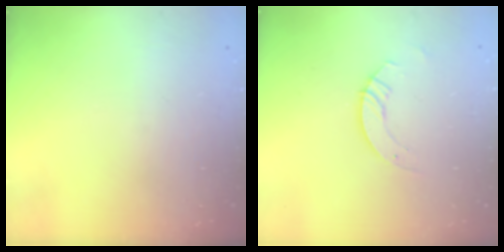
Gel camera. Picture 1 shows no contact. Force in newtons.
{"total": 3.5, "press": 3.5, "slide": 0.3}